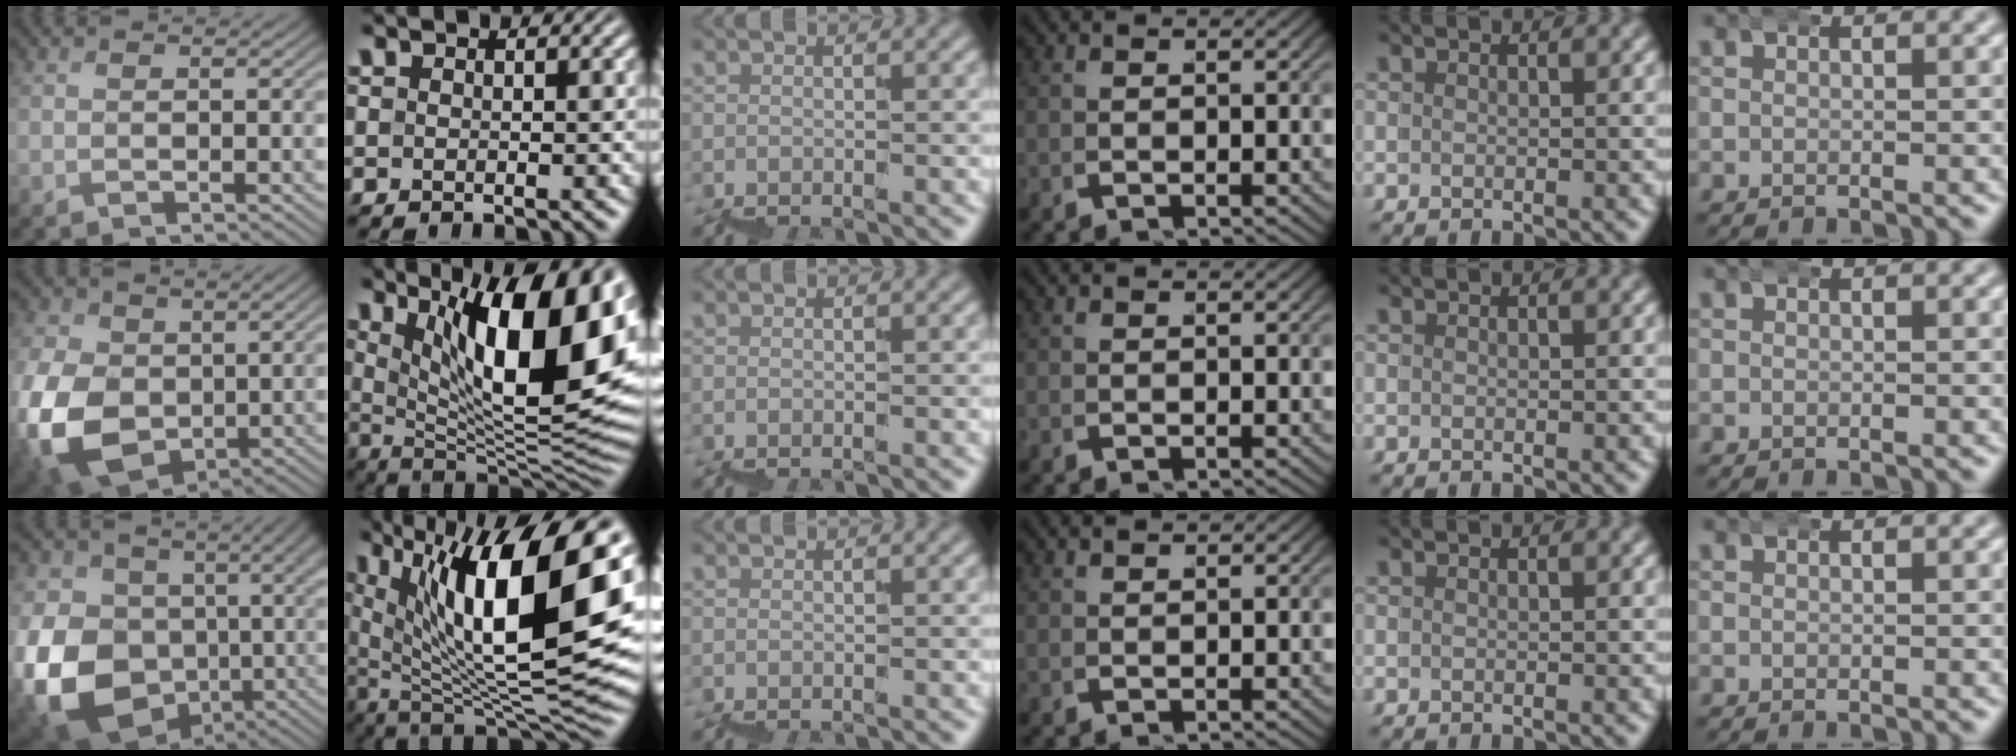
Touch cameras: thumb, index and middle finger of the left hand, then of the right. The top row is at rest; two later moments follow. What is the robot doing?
{"motion": "wrap", "object": "bandana"}